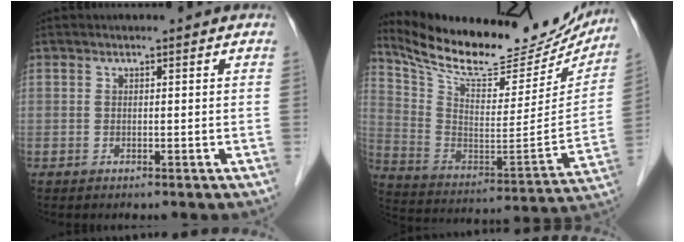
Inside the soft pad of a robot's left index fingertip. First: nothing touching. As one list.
[{"total": 25.4, "force": [22.3, 7.4, 9.6], "torque": [-0.168, -0.024, 0.328]}]